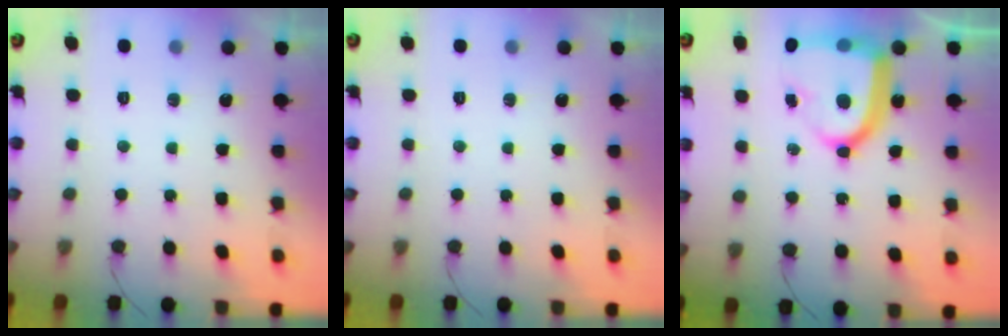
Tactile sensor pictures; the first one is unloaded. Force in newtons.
{"total": 0.0}
{"total": 17.9, "press": 17.8, "slide": 1.7}